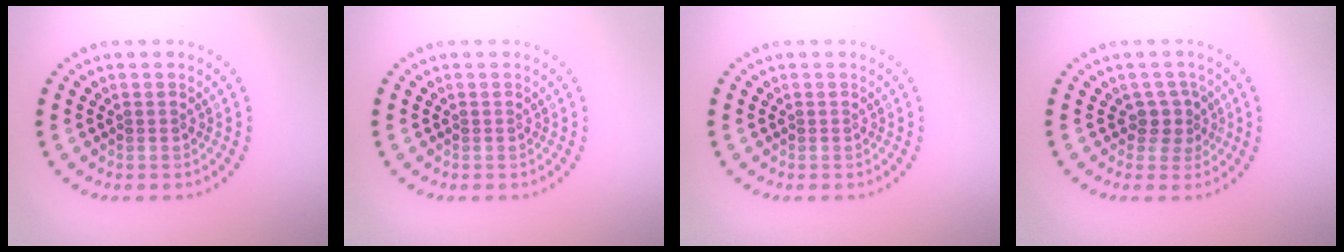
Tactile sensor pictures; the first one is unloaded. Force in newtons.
{"total": 0.0}
{"total": 0.0}
{"total": 2.0, "press": 1.5, "slide": 1.3}